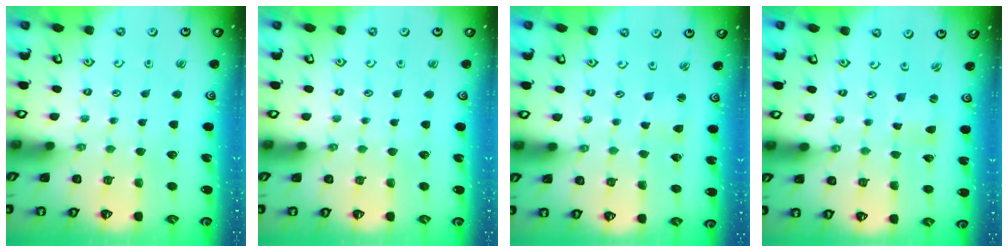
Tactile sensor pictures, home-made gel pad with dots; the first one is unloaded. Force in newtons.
{"total": 0.0}
{"total": 2.1, "press": 2.1, "slide": 0.3}
{"total": 0.0}